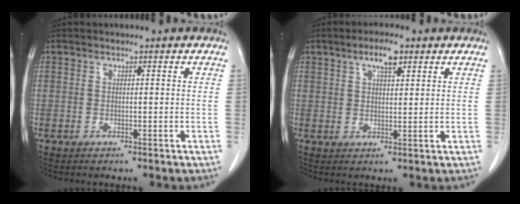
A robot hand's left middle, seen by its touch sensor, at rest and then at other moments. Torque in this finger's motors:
{"motor_torque": [0.62, -0.61, 0.06, 0.03]}